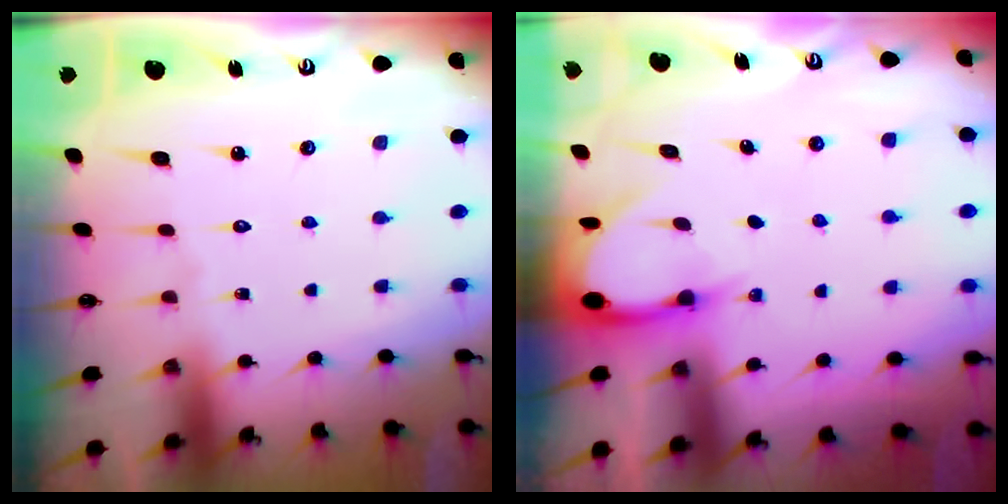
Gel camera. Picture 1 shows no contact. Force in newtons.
{"total": 3.6, "press": 3.6, "slide": 0.3}